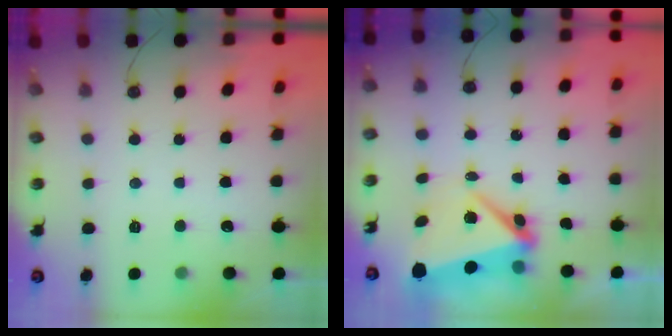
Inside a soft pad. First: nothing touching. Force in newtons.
{"total": 7.1, "press": 6.8, "slide": 2.0}